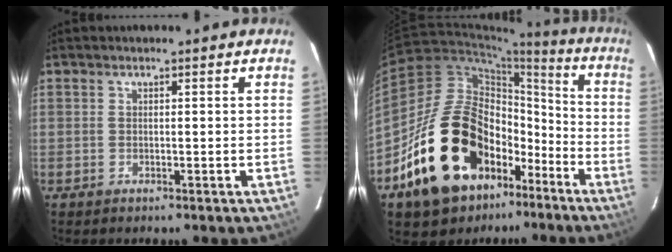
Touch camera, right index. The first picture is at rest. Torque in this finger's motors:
{"motor_torque": [1.82, 0.01, 1.05, 0.07]}